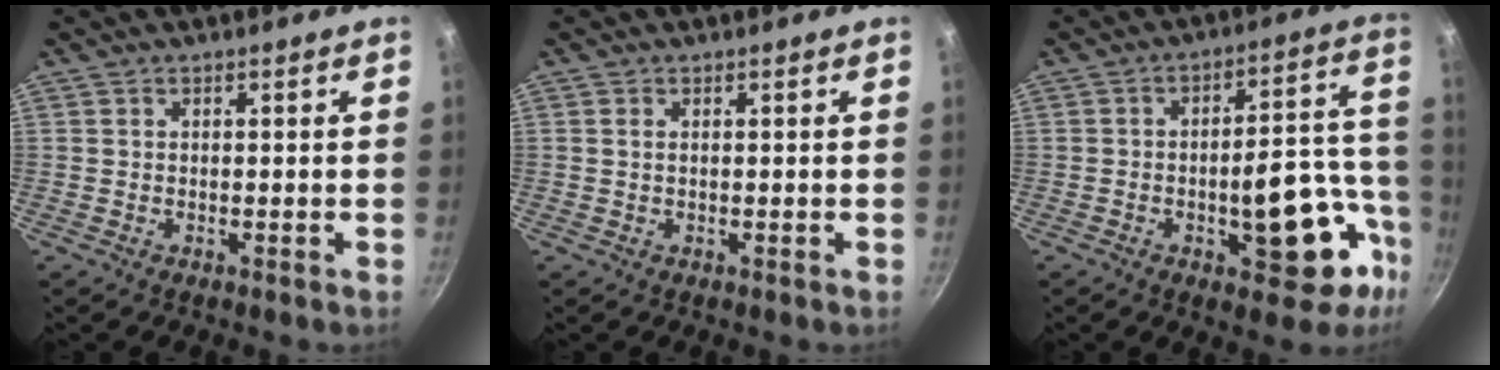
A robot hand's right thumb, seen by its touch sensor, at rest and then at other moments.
{"total": 0.7, "force": [0.2, 0.3, 0.6], "torque": [-0.011, 0.001, 0.002]}
{"total": 18.4, "force": [-6.7, 8.4, 15.0], "torque": [-0.137, 0.053, -0.085]}